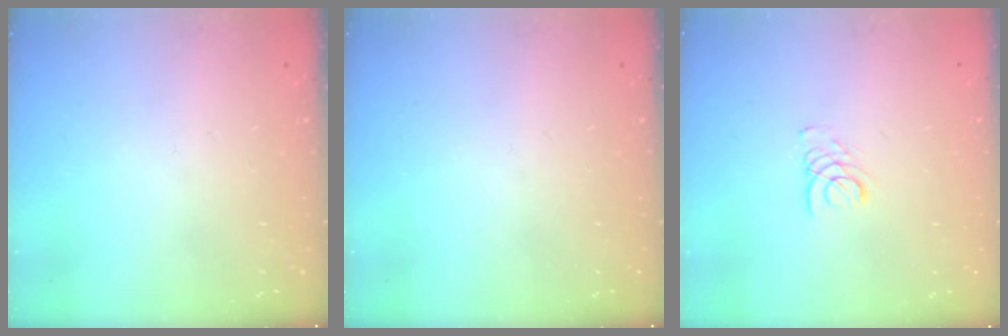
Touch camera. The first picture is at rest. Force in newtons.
{"total": 0.0}
{"total": 1.9, "press": 1.9, "slide": 0.2}